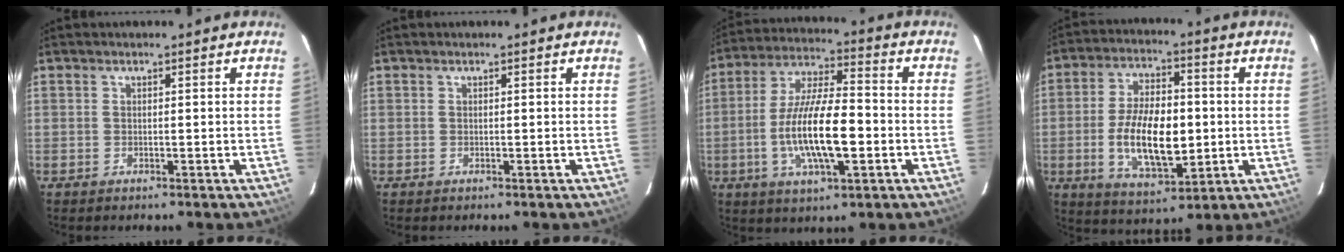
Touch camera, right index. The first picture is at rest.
{"total": 0.0}
{"total": 15.2, "force": [-3.4, 4.3, 14.2], "torque": [-0.276, -0.004, -0.062]}
{"total": 14.3, "force": [-1.8, 6.7, 12.6], "torque": [-0.242, -0.001, -0.023]}